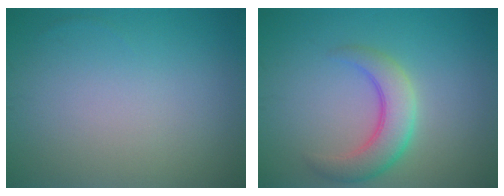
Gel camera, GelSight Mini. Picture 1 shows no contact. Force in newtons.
{"total": 4.4, "press": 4.4, "slide": 0.3}